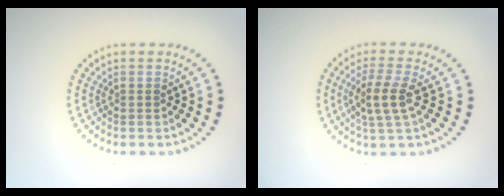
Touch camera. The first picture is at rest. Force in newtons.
{"total": 3.0, "press": 2.6, "slide": 1.5}